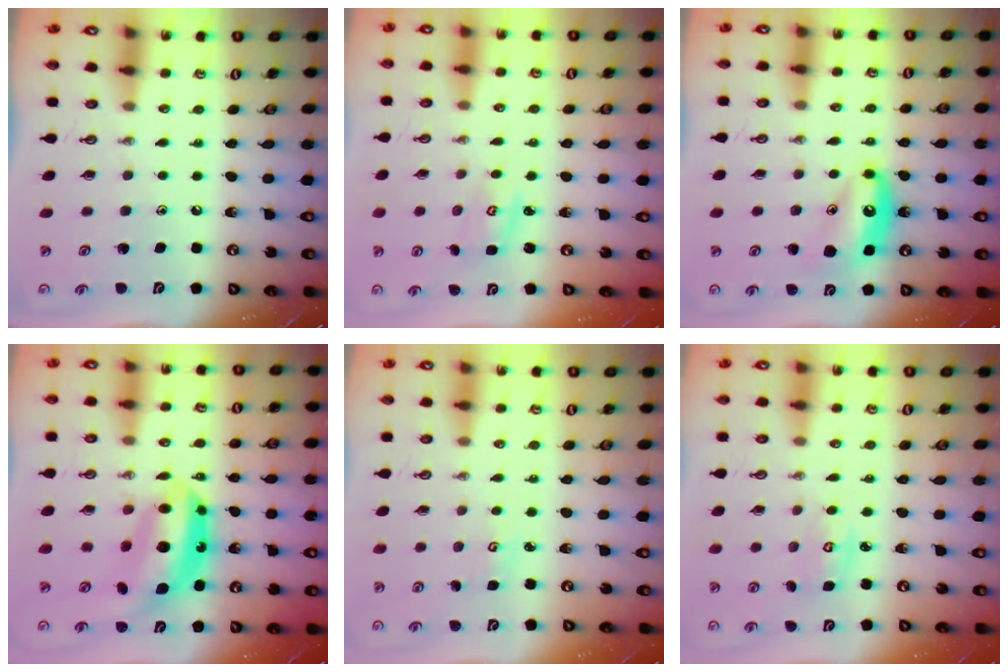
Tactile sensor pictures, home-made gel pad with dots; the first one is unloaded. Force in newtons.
{"total": 2.8, "press": 2.8, "slide": 0.4}
{"total": 11.1, "press": 11.0, "slide": 1.1}
{"total": 12.3, "press": 12.2, "slide": 1.0}
{"total": 2.7, "press": 2.7, "slide": 0.3}
{"total": 3.9, "press": 3.8, "slide": 0.2}